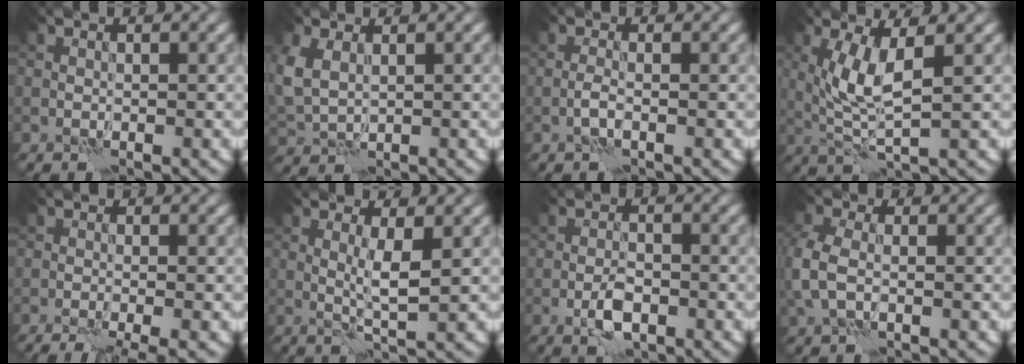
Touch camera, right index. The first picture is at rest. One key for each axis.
{"total": 3.5, "fx": 1.3, "fy": 2.4, "fz": 2.2, "tx": -0.067, "ty": 0.002, "tz": 0.035}
{"total": 1.1, "fx": -0.5, "fy": 0.2, "fz": 0.9, "tx": -0.020, "ty": 0.005, "tz": -0.013}
{"total": 4.3, "fx": 1.1, "fy": 1.2, "fz": 4.0, "tx": -0.085, "ty": 0.000, "tz": 0.026}
{"total": 4.4, "fx": -2.4, "fy": 1.2, "fz": 3.5, "tx": -0.038, "ty": 0.000, "tz": -0.038}
{"total": 2.5, "fx": 0.5, "fy": 0.3, "fz": 2.5, "tx": -0.049, "ty": -0.002, "tz": 0.010}
{"total": 2.8, "fx": -1.4, "fy": 1.1, "fz": 2.2, "tx": -0.039, "ty": 0.002, "tz": -0.029}
{"total": 4.1, "fx": -0.3, "fy": 2.7, "fz": 3.0, "tx": -0.088, "ty": 0.006, "tz": -0.015}